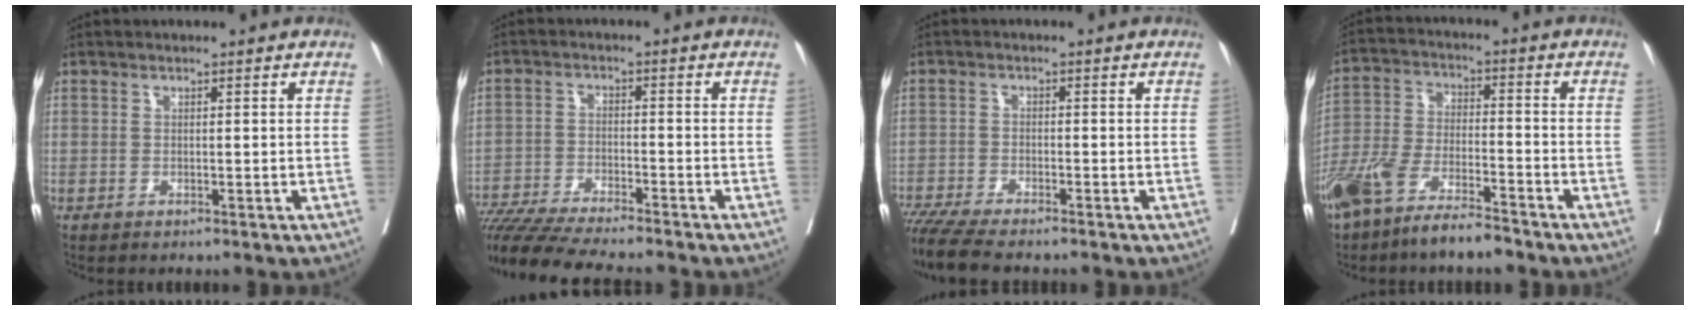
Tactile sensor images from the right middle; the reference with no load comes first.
{"total": 15.7, "force": [-13.8, 0.7, 7.3], "torque": [-0.126, -0.027, -0.223]}
{"total": 8.6, "force": [-7.5, 0.6, 4.2], "torque": [-0.070, -0.019, -0.125]}
{"total": 10.6, "force": [-8.3, 2.4, 6.2], "torque": [-0.127, -0.010, -0.160]}